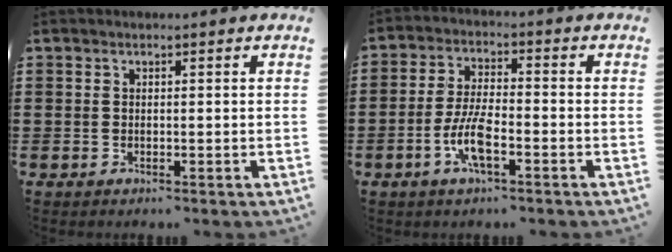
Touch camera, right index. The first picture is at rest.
{"total": 6.6, "force": [-2.7, 2.0, 5.7], "torque": [-0.134, -0.009, -0.057]}